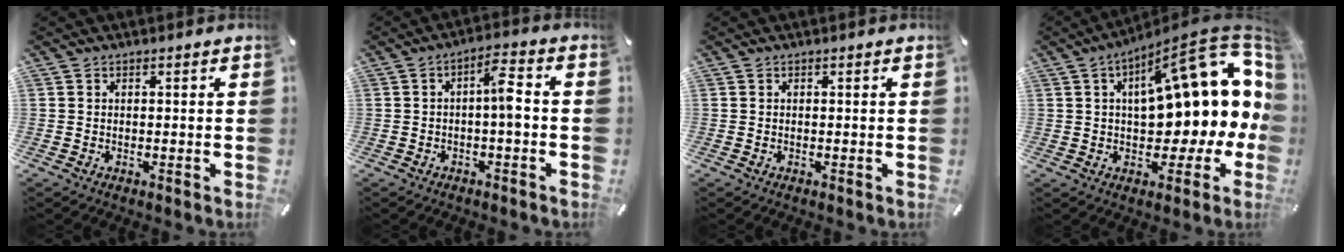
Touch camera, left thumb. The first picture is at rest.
{"total": 7.0, "force": [-0.7, 2.4, 6.5], "torque": [-0.106, 0.016, -0.014]}
{"total": 0.0}
{"total": 21.6, "force": [5.8, 10.1, 18.2], "torque": [-0.234, -0.038, 0.095]}